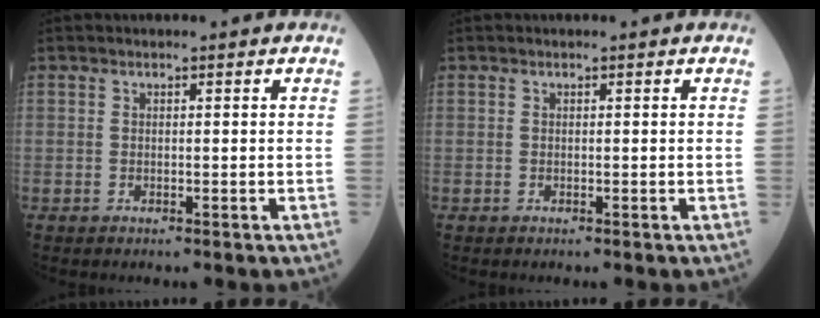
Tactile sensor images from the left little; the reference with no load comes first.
{"total": 0.0}